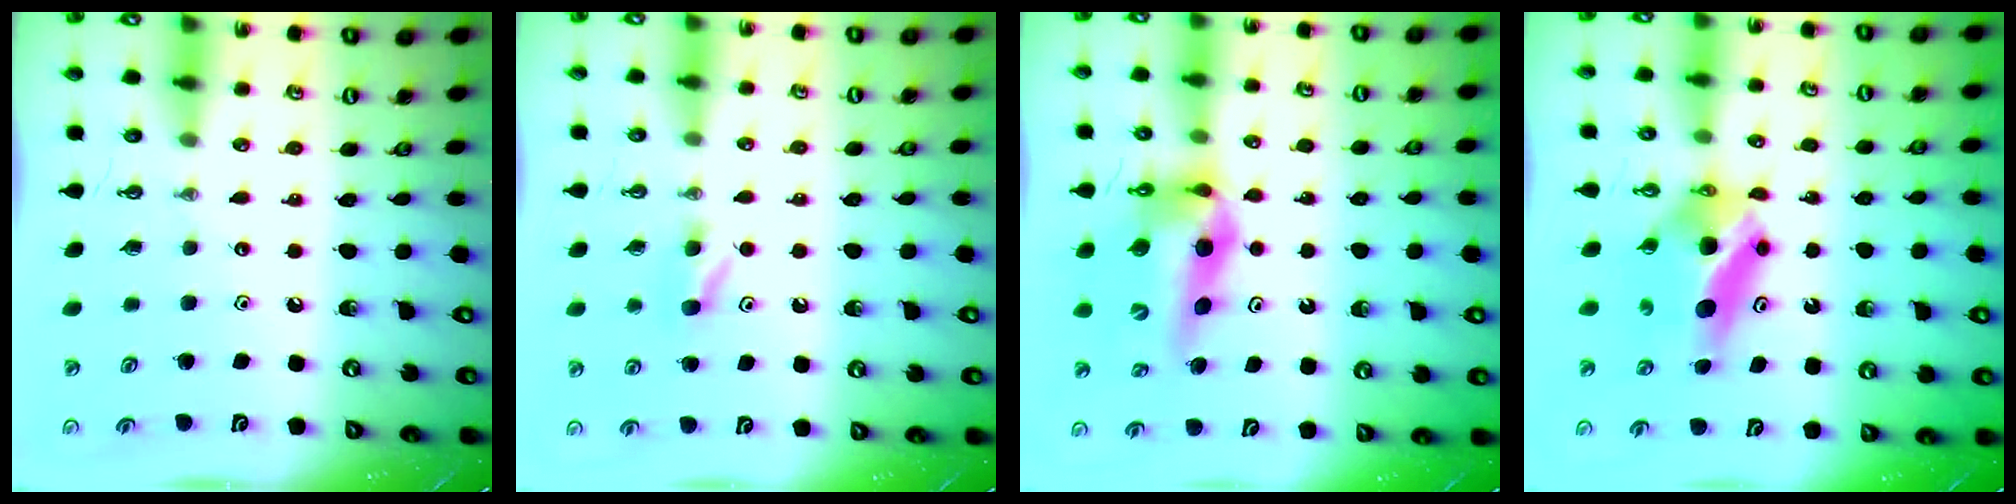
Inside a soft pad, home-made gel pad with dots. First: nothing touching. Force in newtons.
{"total": 4.0, "press": 3.9, "slide": 0.6}
{"total": 13.7, "press": 13.1, "slide": 4.1}
{"total": 7.8, "press": 7.4, "slide": 2.3}